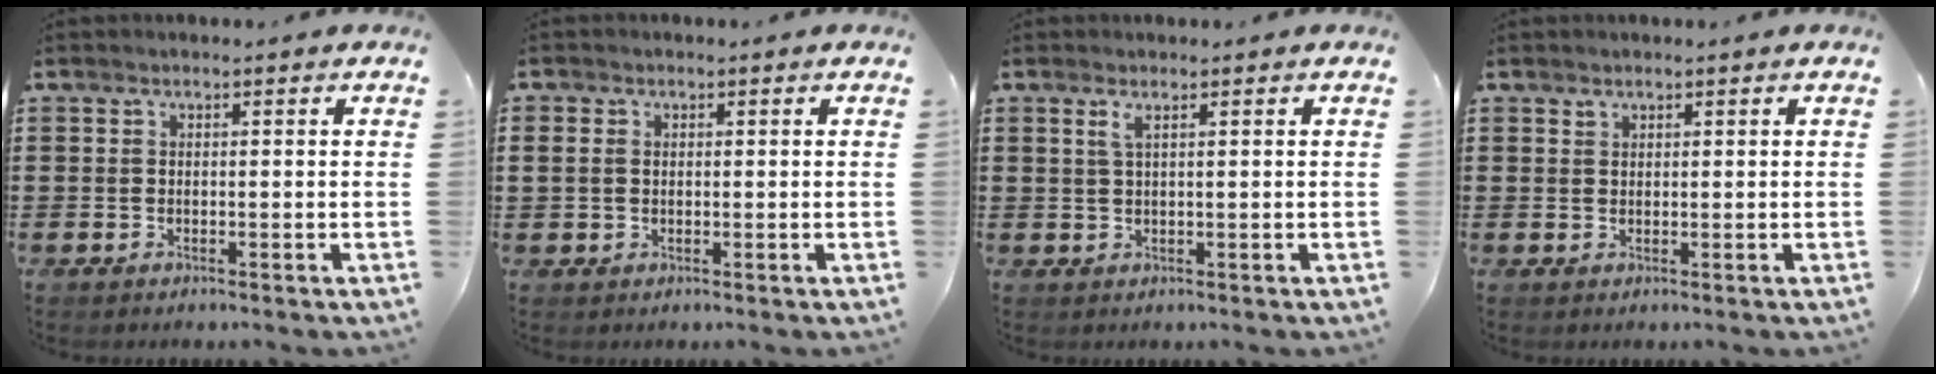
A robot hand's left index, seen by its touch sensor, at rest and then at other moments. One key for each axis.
{"total": 1.6, "fx": 0.2, "fy": 1.2, "fz": 1.0, "tx": -0.031, "ty": 0.003, "tz": 0.001}
{"total": 1.5, "fx": 0.7, "fy": 0.2, "fz": 1.3, "tx": -0.029, "ty": 0.001, "tz": 0.012}
{"total": 0.8, "fx": 0.7, "fy": 0.4, "fz": 0.1, "tx": -0.004, "ty": 0.002, "tz": 0.014}